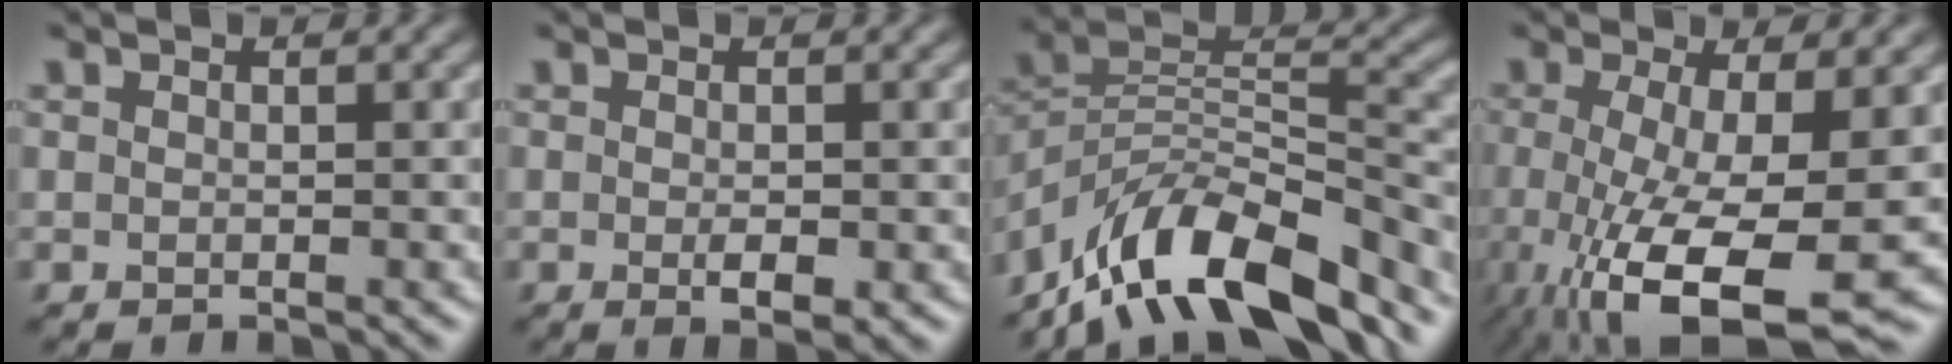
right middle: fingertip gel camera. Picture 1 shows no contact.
{"total": 1.9, "force": [-0.5, 0.6, 1.7], "torque": [-0.029, -0.006, -0.004]}
{"total": 12.1, "force": [-9.1, 4.4, 6.7], "torque": [-0.113, 0.016, -0.176]}
{"total": 11.4, "force": [-3.9, 3.4, 10.1], "torque": [-0.182, -0.029, -0.058]}